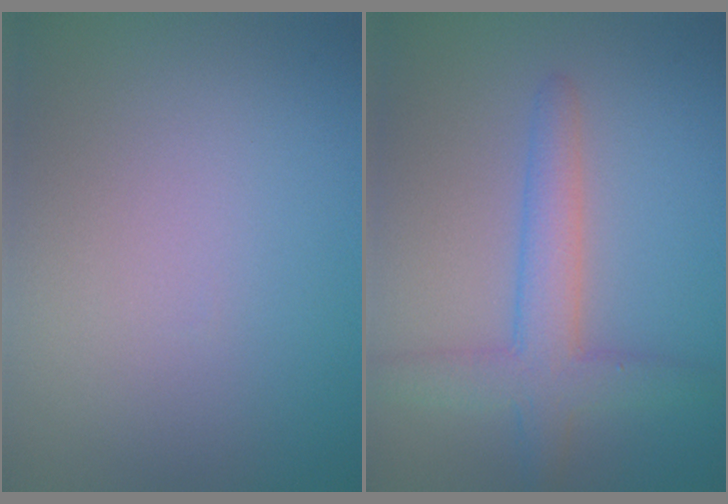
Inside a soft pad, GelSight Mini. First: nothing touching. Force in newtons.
{"total": 4.3, "press": 4.2, "slide": 0.2}